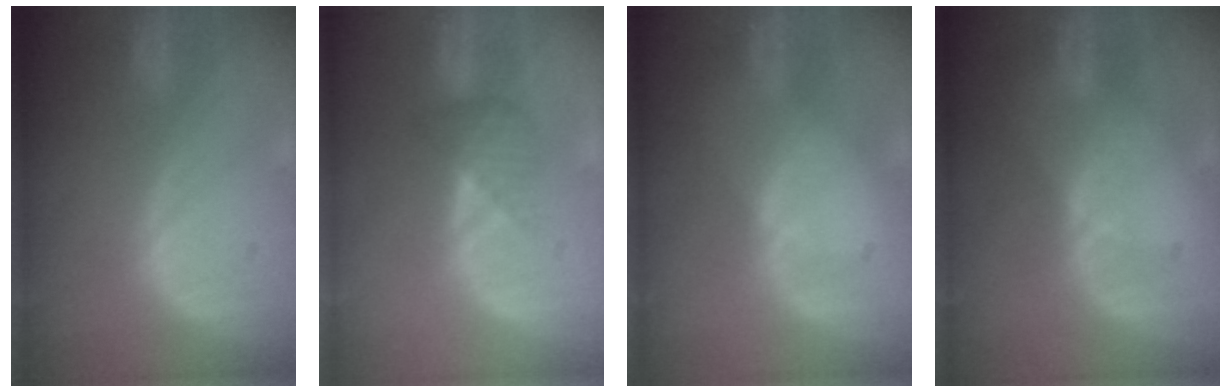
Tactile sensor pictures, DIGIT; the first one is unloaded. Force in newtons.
{"total": 3.3, "press": 3.1, "slide": 1.1}
{"total": 1.1, "press": 1.1, "slide": 0.2}
{"total": 2.6, "press": 2.2, "slide": 1.4}